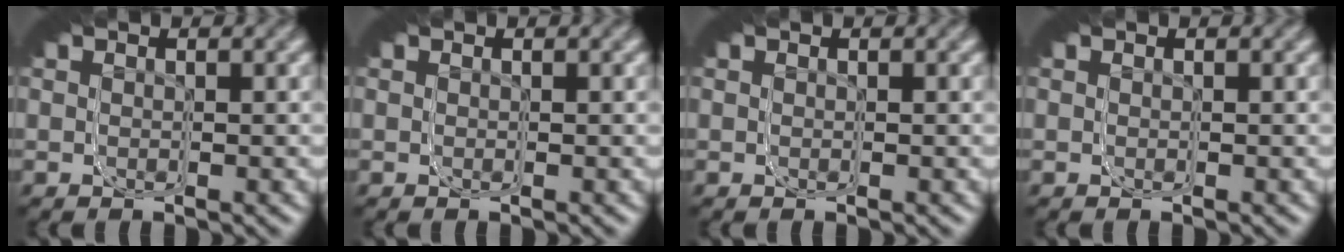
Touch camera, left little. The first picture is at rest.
{"total": 0.0}
{"total": 0.0}
{"total": 0.0}